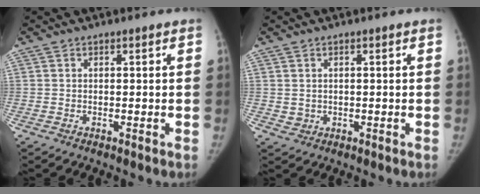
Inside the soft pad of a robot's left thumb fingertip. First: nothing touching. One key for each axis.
{"total": 1.5, "fx": 0.2, "fy": 1.4, "fz": 0.5, "tx": -0.007, "ty": -0.002, "tz": 0.011}